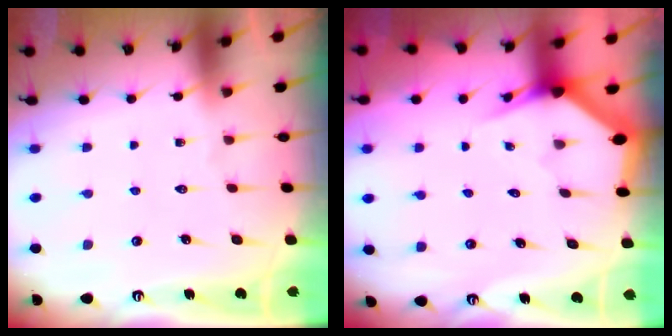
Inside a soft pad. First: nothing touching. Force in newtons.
{"total": 2.9, "press": 2.9, "slide": 0.1}